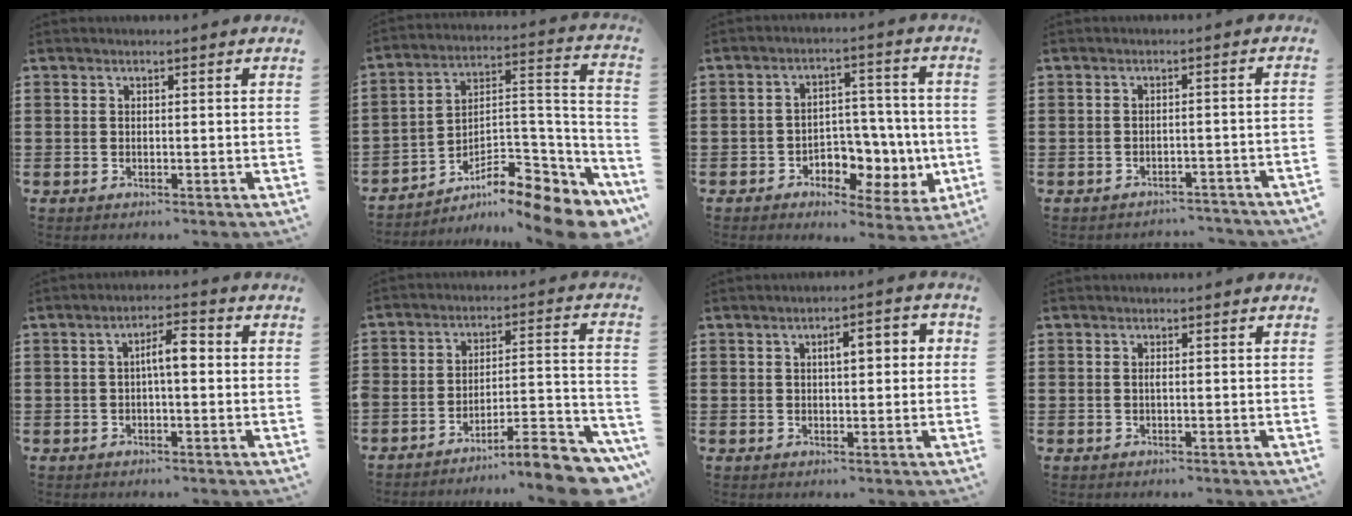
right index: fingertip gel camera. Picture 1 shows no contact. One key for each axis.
{"total": 10.1, "fx": -7.9, "fy": 2.9, "fz": 5.5, "tx": -0.082, "ty": 0.013, "tz": -0.152}
{"total": 6.3, "fx": -1.9, "fy": 5.0, "fz": 3.4, "tx": -0.051, "ty": 0.008, "tz": -0.032}
{"total": 2.4, "fx": -2.3, "fy": 0.0, "fz": 0.5, "tx": -0.013, "ty": -0.001, "tz": -0.049}
{"total": 4.2, "fx": -0.1, "fy": 1.1, "fz": 4.1, "tx": -0.076, "ty": 0.012, "tz": -0.006}
{"total": 8.9, "fx": -7.7, "fy": 1.3, "fz": 4.1, "tx": -0.051, "ty": 0.012, "tz": -0.148}
{"total": 3.8, "fx": 0.5, "fy": 1.4, "fz": 3.5, "tx": -0.051, "ty": 0.003, "tz": 0.001}
{"total": 0.5, "fx": -0.1, "fy": 0.0, "fz": 0.5, "tx": -0.010, "ty": -0.003, "tz": -0.001}